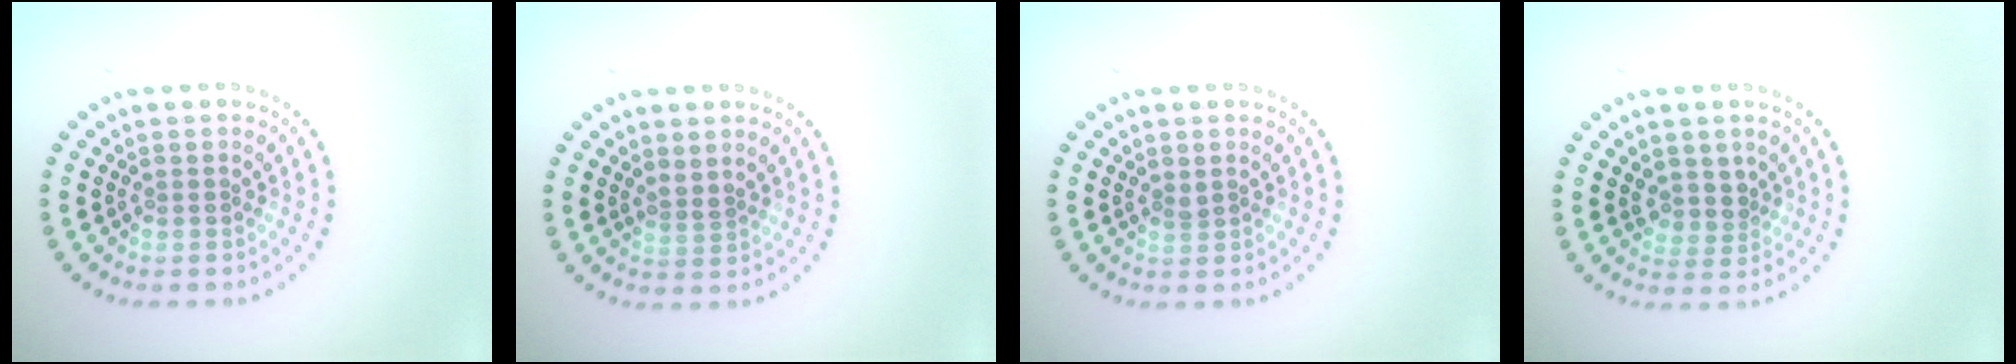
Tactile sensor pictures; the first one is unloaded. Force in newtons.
{"total": 1.0, "press": 0.5, "slide": 0.8}
{"total": 0.6, "press": 0.5, "slide": 0.4}
{"total": 2.0, "press": 1.5, "slide": 1.3}